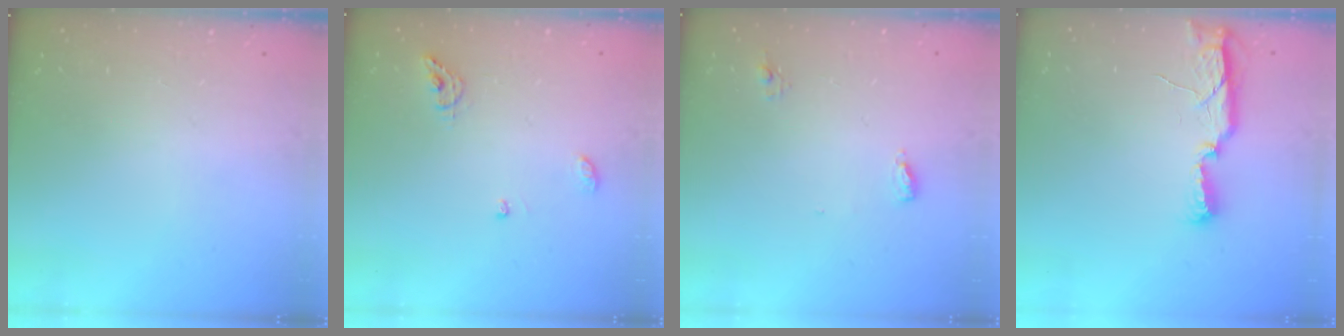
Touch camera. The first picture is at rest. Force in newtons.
{"total": 6.8, "press": 6.8, "slide": 0.5}
{"total": 4.7, "press": 4.5, "slide": 1.1}
{"total": 9.5, "press": 8.0, "slide": 5.2}